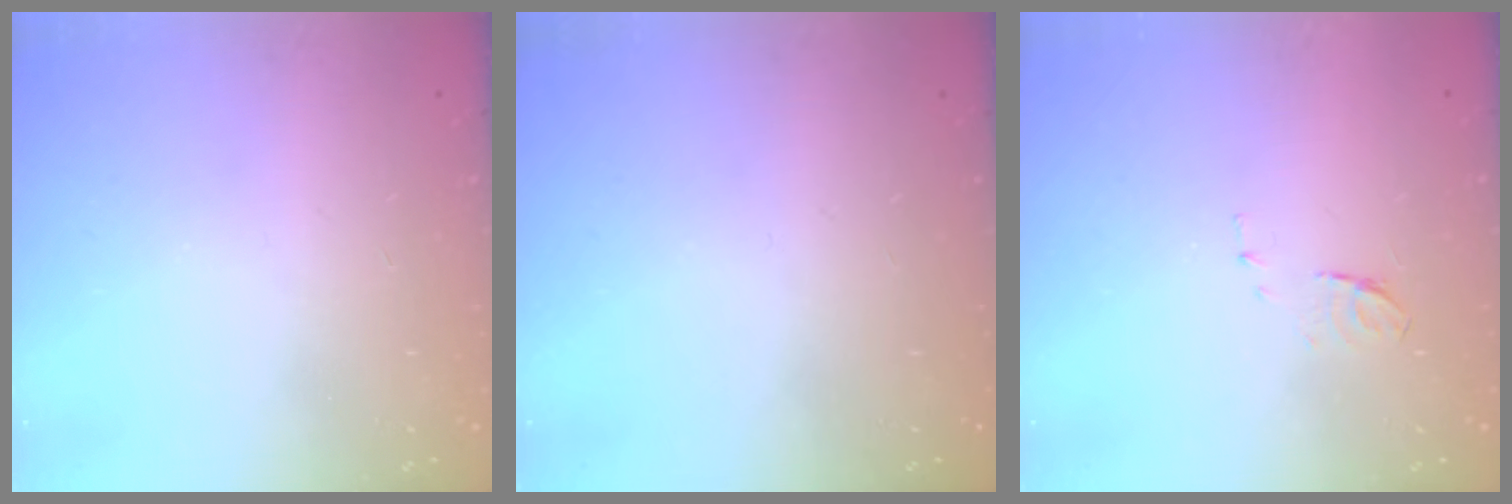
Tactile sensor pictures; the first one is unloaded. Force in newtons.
{"total": 0.0}
{"total": 5.8, "press": 5.8, "slide": 0.7}